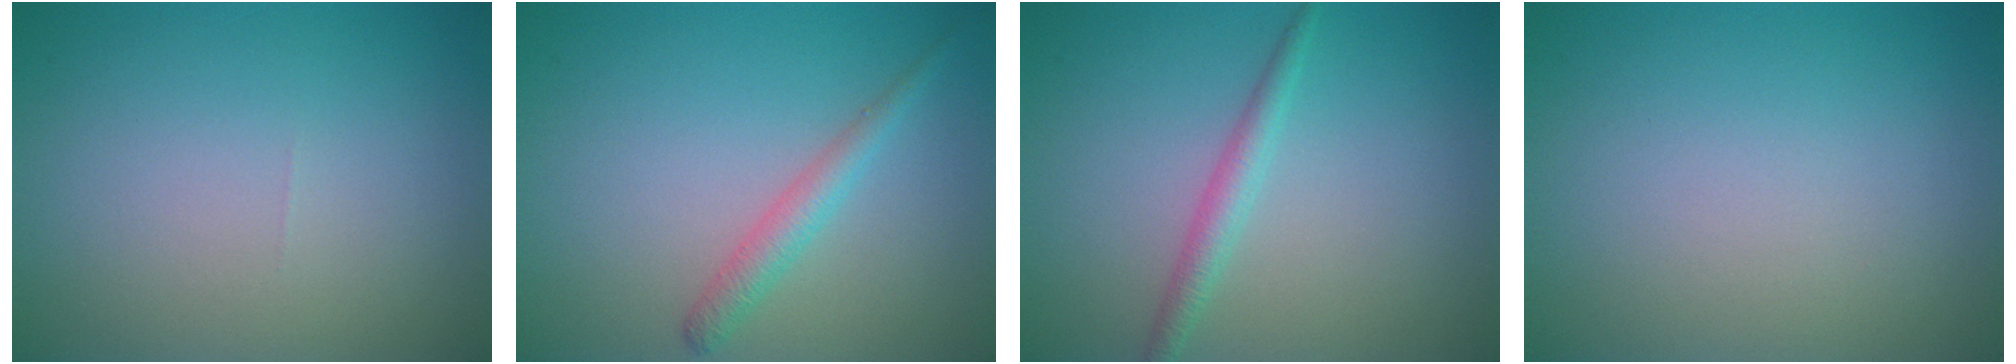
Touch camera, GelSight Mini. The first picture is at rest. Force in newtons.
{"total": 2.0, "press": 2.0, "slide": 0.1}
{"total": 1.9, "press": 1.9, "slide": 0.1}
{"total": 0.0}